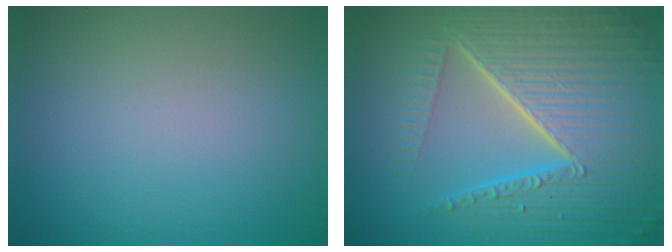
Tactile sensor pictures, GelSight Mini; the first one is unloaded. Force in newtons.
{"total": 10.5, "press": 6.5, "slide": 8.2}